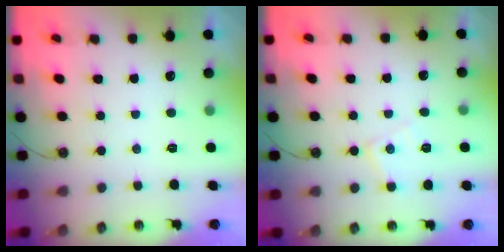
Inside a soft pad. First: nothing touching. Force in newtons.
{"total": 7.3, "press": 7.3, "slide": 0.5}